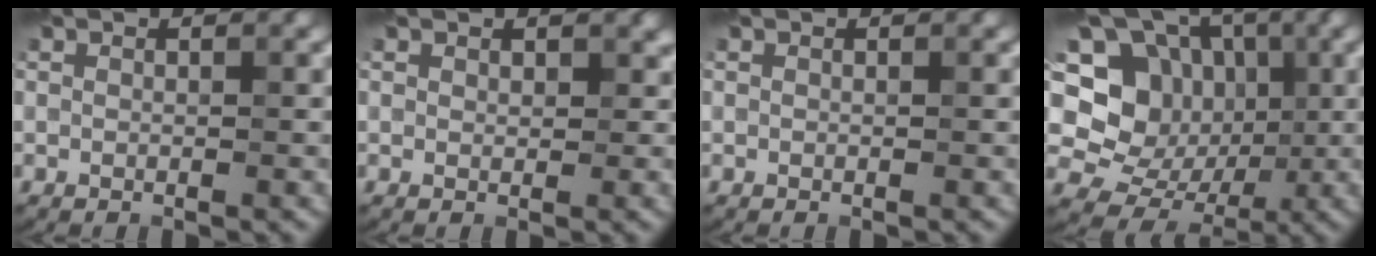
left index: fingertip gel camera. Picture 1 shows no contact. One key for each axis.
{"total": 1.6, "fx": 0.6, "fy": 1.1, "fz": 0.9, "tx": -0.009, "ty": 0.002, "tz": 0.008}
{"total": 0.0}
{"total": 10.7, "fx": 1.9, "fy": 9.4, "fz": 4.6, "tx": -0.090, "ty": 0.020, "tz": 0.013}